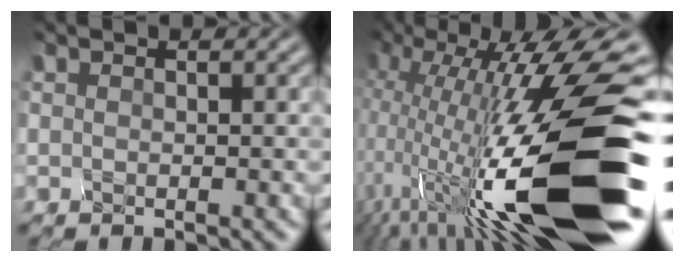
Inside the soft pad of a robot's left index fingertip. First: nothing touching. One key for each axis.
{"total": 17.7, "fx": -4.9, "fy": 3.8, "fz": 16.6, "tx": -0.296, "ty": 0.015, "tz": -0.089}